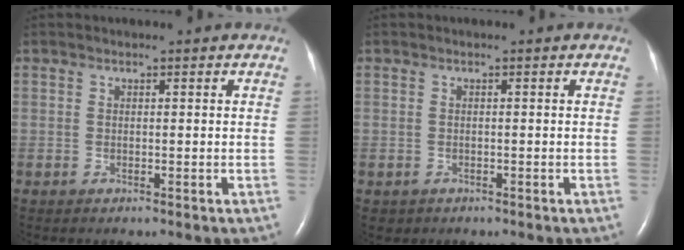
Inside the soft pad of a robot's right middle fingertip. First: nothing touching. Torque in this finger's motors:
{"motor_torque": [0.12, -0.12, -0.02, 0.00]}